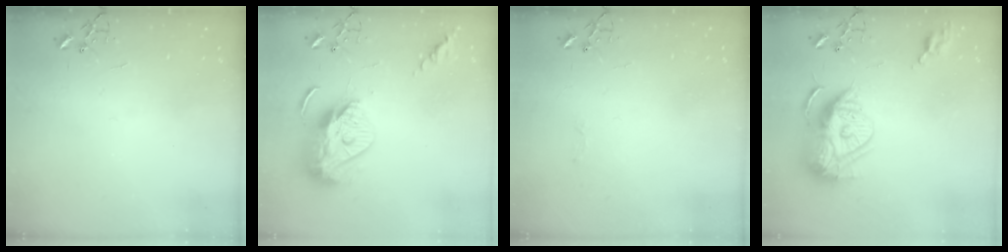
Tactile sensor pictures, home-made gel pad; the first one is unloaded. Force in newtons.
{"total": 12.3, "press": 12.2, "slide": 1.1}
{"total": 2.5, "press": 2.5, "slide": 0.4}
{"total": 15.7, "press": 15.6, "slide": 1.9}